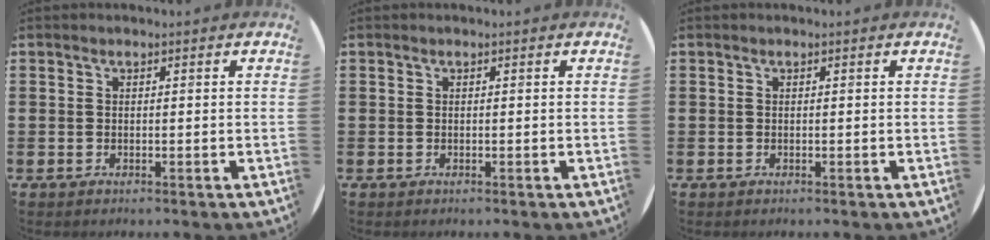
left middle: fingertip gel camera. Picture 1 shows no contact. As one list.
[{"total": 0.0}, {"total": 0.0}]